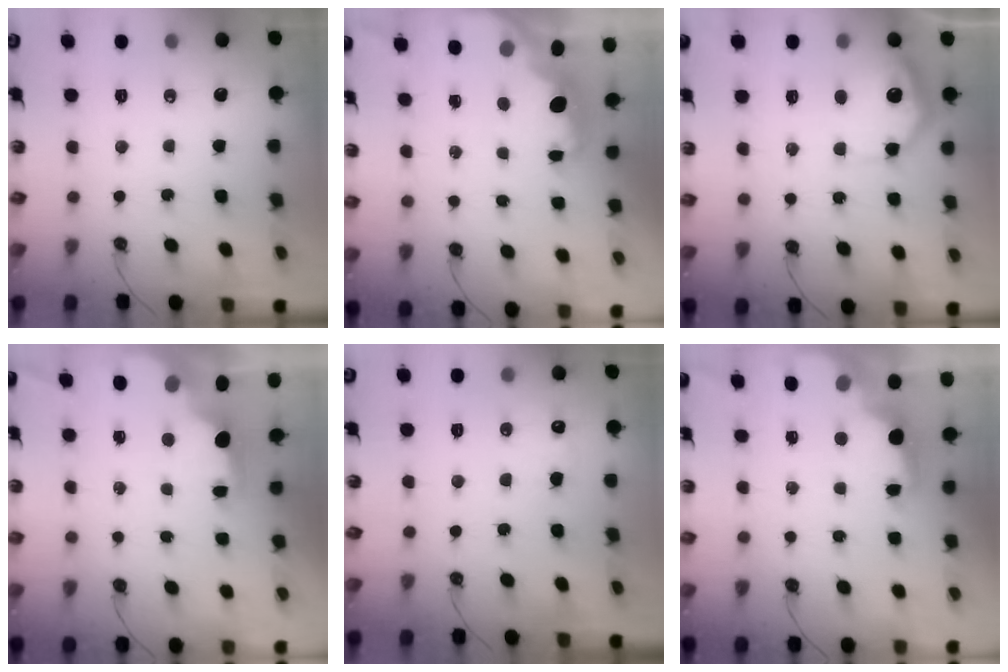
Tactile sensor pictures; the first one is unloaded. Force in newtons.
{"total": 1.5, "press": 1.3, "slide": 0.7}
{"total": 13.7, "press": 13.7, "slide": 0.9}
{"total": 2.2, "press": 2.0, "slide": 0.8}
{"total": 6.0, "press": 5.9, "slide": 1.3}
{"total": 2.6, "press": 2.5, "slide": 0.8}